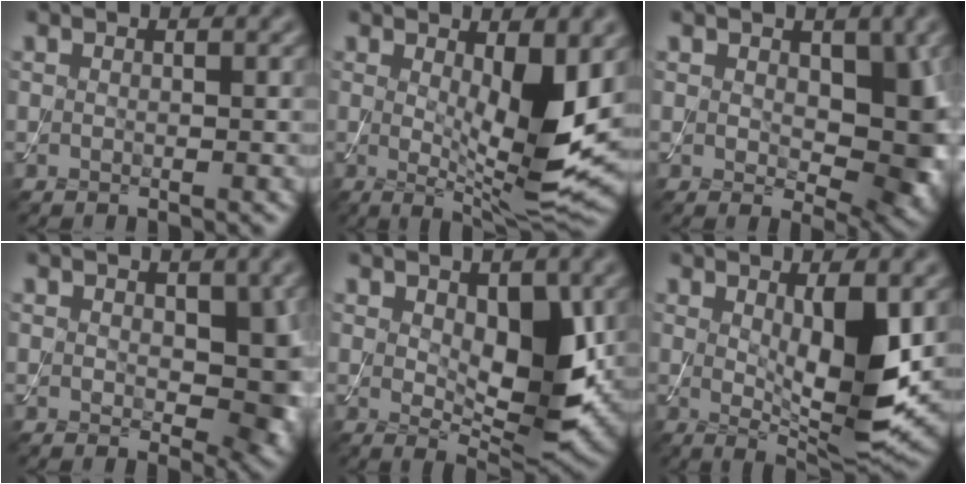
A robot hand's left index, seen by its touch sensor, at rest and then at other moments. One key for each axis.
{"total": 7.6, "fx": 0.6, "fy": 2.0, "fz": 7.3, "tx": -0.115, "ty": -0.023, "tz": 0.020}
{"total": 6.5, "fx": 0.8, "fy": 3.9, "fz": 5.2, "tx": -0.071, "ty": -0.013, "tz": 0.017}
{"total": 5.2, "fx": 0.6, "fy": 3.2, "fz": 4.0, "tx": -0.048, "ty": -0.009, "tz": 0.013}
{"total": 6.5, "fx": 0.9, "fy": 3.2, "fz": 5.6, "tx": -0.088, "ty": -0.011, "tz": 0.024}
{"total": 7.0, "fx": 0.9, "fy": 1.8, "fz": 6.7, "tx": -0.109, "ty": -0.020, "tz": 0.024}